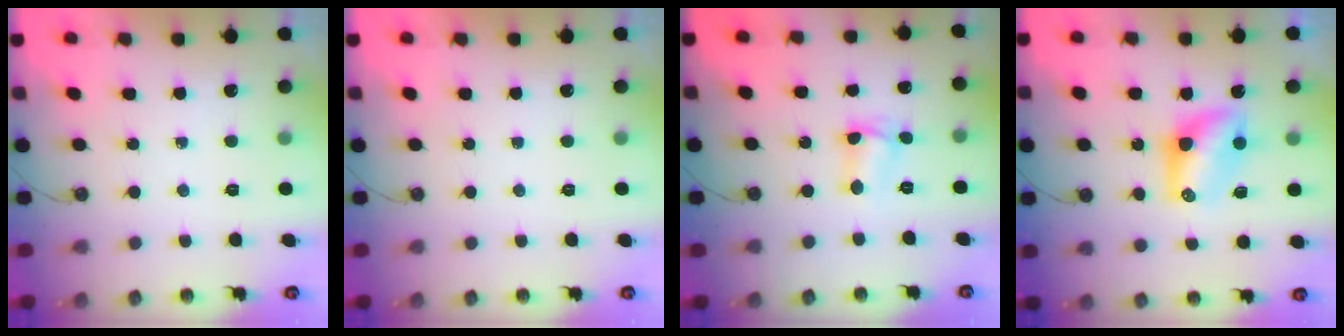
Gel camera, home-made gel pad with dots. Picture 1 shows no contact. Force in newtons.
{"total": 0.0}
{"total": 5.1, "press": 3.8, "slide": 3.4}
{"total": 7.7, "press": 7.5, "slide": 1.8}